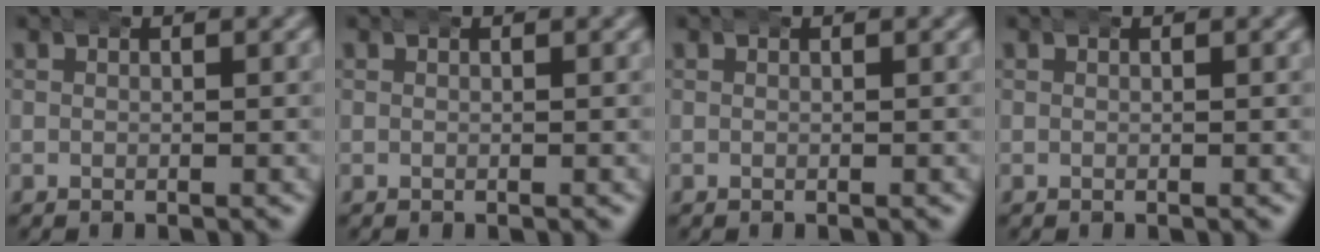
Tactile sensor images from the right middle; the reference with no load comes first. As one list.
[{"total": 0.0}, {"total": 0.0}, {"total": 0.0}]